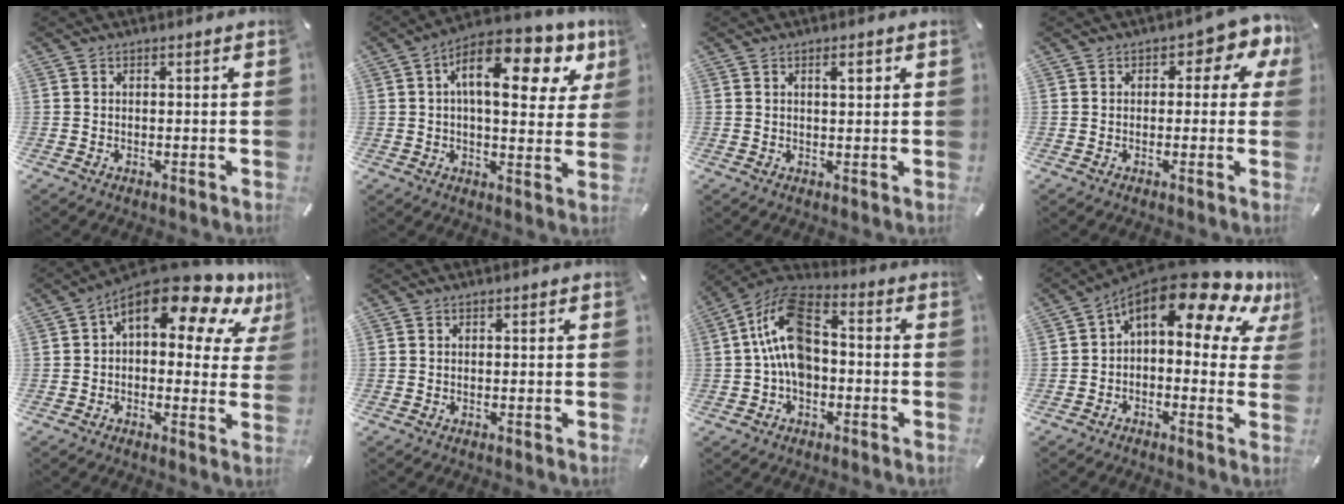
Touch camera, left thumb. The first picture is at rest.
{"total": 15.7, "force": [6.6, 7.1, 12.4], "torque": [-0.194, -0.025, 0.107]}
{"total": 2.5, "force": [1.1, 0.9, 2.1], "torque": [-0.027, -0.001, 0.015]}
{"total": 5.8, "force": [2.2, 3.2, 4.2], "torque": [-0.049, -0.009, 0.031]}
{"total": 15.9, "force": [9.4, 6.7, 10.9], "torque": [-0.176, -0.061, 0.159]}
{"total": 0.0}
{"total": 13.2, "force": [0.0, 8.5, 10.1], "torque": [-0.224, 0.008, -0.002]}
{"total": 15.7, "force": [9.1, 5.6, 11.6], "torque": [-0.184, -0.074, 0.146]}